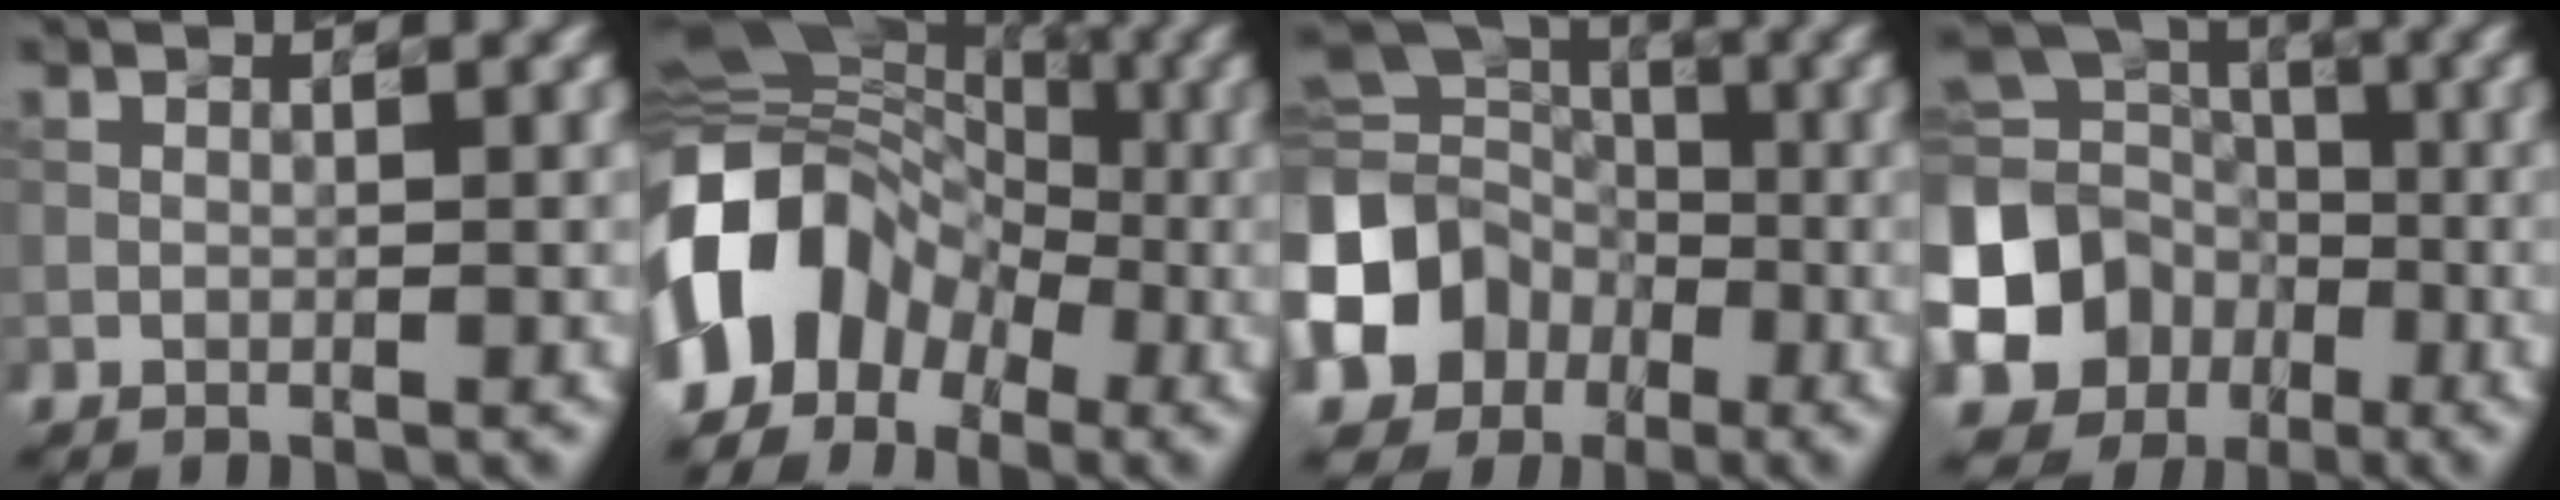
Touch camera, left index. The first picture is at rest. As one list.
[{"total": 13.3, "force": [-4.1, 9.7, 8.1], "torque": [-0.151, -0.004, -0.086]}, {"total": 13.2, "force": [-4.7, 11.1, 5.4], "torque": [-0.139, -0.020, -0.098]}, {"total": 18.1, "force": [-5.7, 16.0, 6.1], "torque": [-0.176, -0.028, -0.119]}]